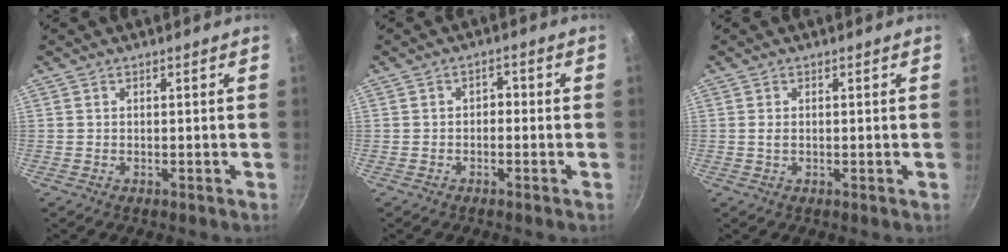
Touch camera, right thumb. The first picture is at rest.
{"total": 2.1, "force": [-0.5, 1.4, 1.4], "torque": [-0.002, 0.012, -0.015]}
{"total": 0.9, "force": [0.0, 0.4, 0.8], "torque": [-0.017, -0.003, 0.001]}